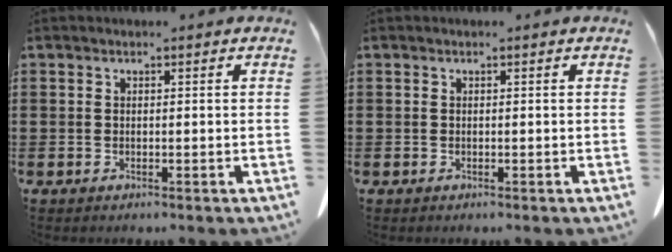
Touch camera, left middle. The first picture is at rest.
{"total": 0.0}